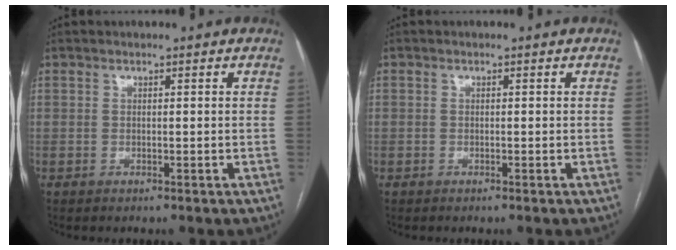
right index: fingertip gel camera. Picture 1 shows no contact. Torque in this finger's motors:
{"motor_torque": [-0.41, 0.06, -0.86, -0.21]}